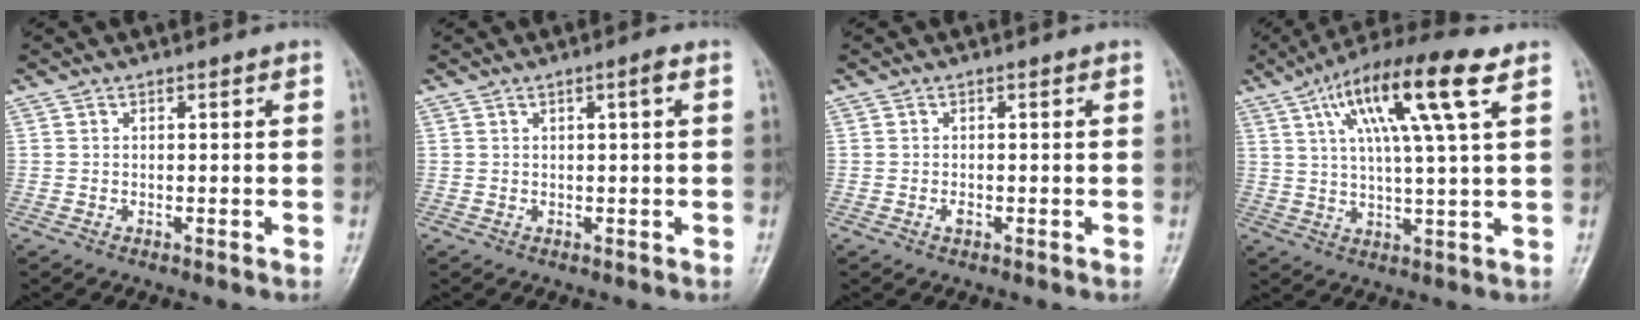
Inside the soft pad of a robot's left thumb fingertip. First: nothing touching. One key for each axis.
{"total": 1.7, "fx": 0.5, "fy": 0.0, "fz": 1.6, "tx": -0.031, "ty": 0.002, "tz": 0.009}
{"total": 0.9, "fx": -0.5, "fy": 0.5, "fz": 0.5, "tx": -0.006, "ty": 0.000, "tz": -0.008}
{"total": 15.5, "fx": 6.6, "fy": 2.1, "fz": 13.9, "tx": -0.251, "ty": 0.003, "tz": 0.110}